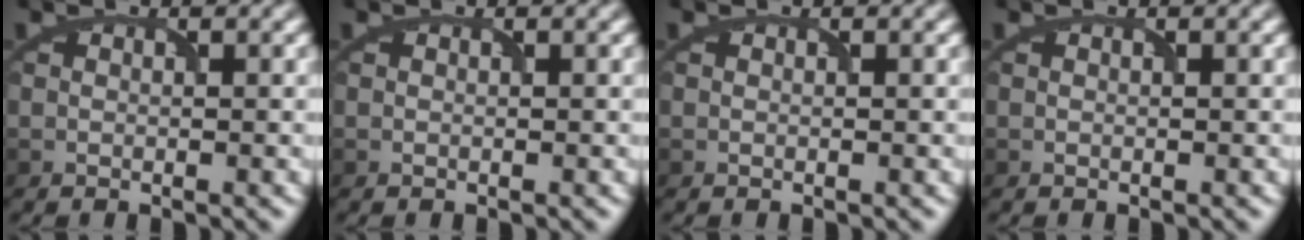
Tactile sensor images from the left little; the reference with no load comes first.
{"total": 0.0}
{"total": 0.0}
{"total": 0.0}